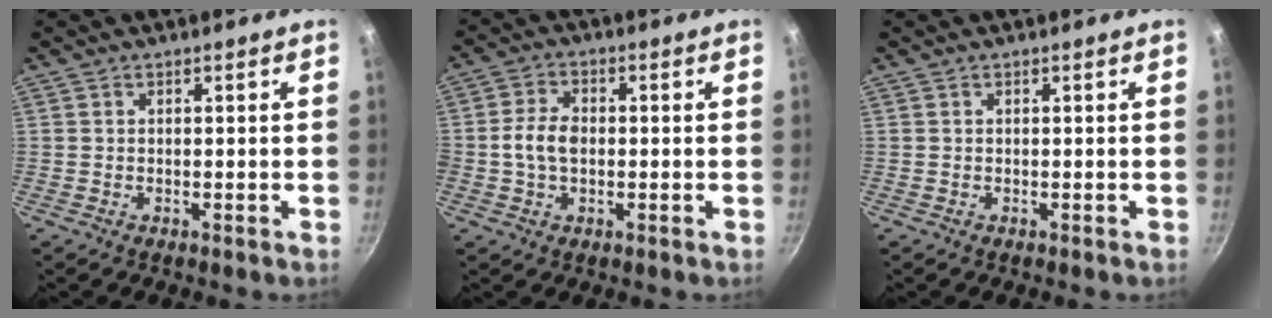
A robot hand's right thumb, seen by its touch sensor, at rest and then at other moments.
{"total": 6.0, "force": [-0.4, 4.0, 4.5], "torque": [-0.083, 0.016, -0.015]}
{"total": 0.0}